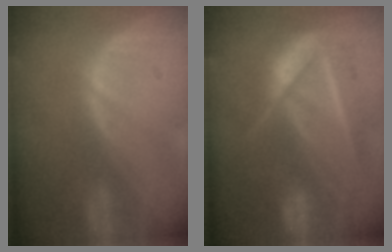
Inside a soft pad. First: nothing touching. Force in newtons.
{"total": 8.2, "press": 7.8, "slide": 2.5}